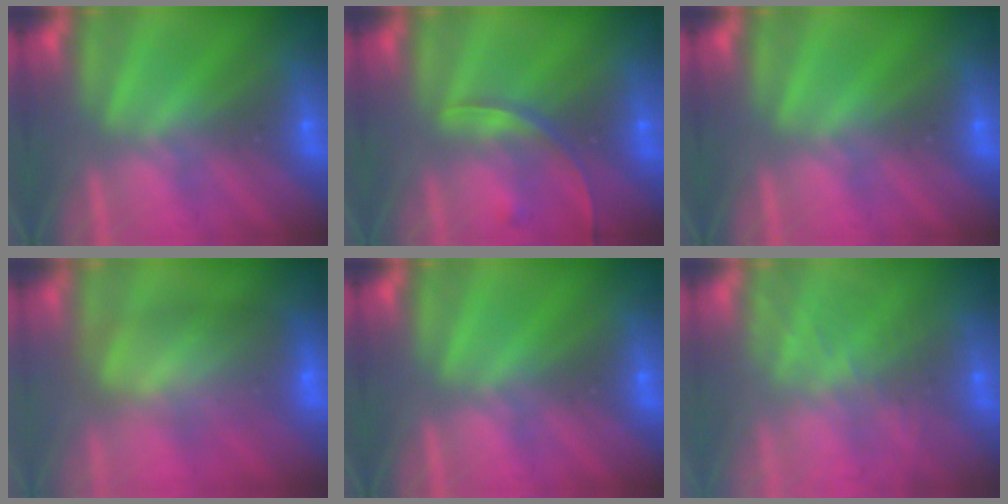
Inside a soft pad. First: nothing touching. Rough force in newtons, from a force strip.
{"total": 2.5}
{"total": 0.0}
{"total": 9.1}
{"total": 0.0}
{"total": 5.6}